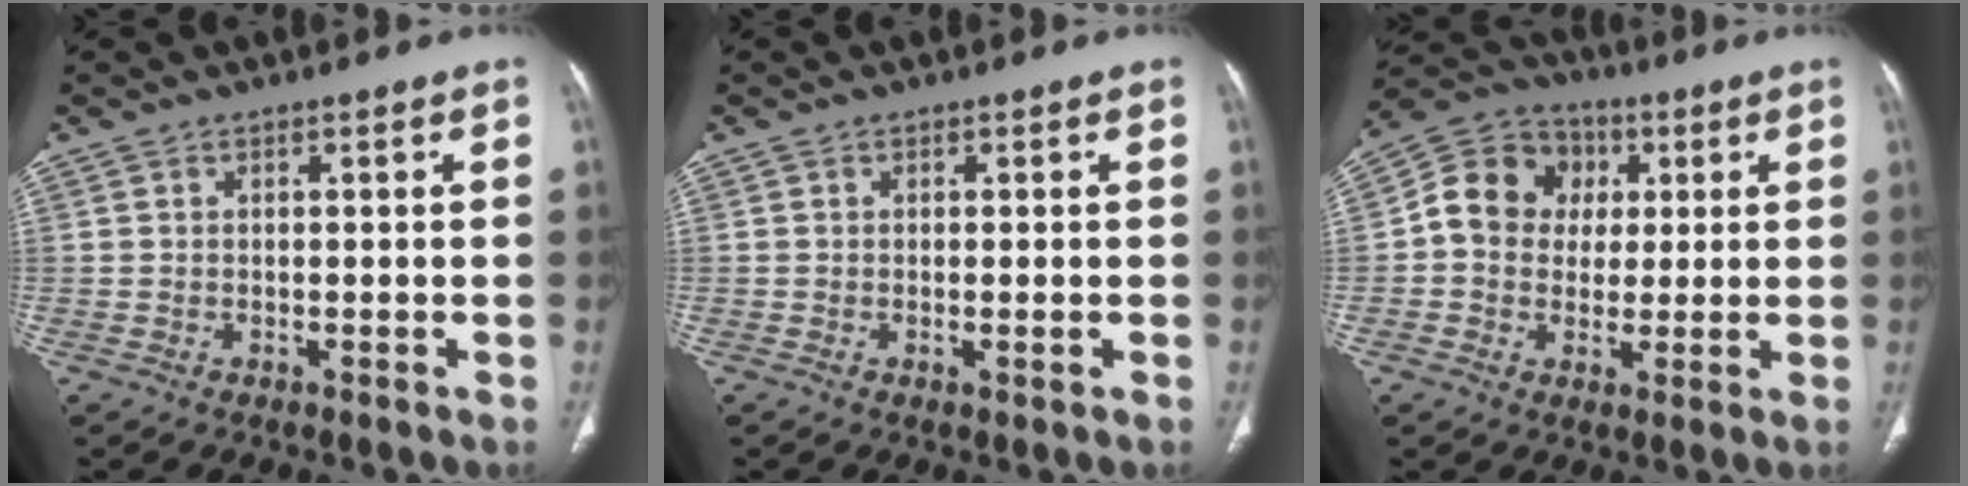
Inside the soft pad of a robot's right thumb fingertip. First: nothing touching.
{"total": 0.9, "force": [-0.2, 0.1, 0.9], "torque": [-0.015, -0.004, -0.002]}
{"total": 11.9, "force": [1.6, 10.5, 5.4], "torque": [-0.069, 0.017, 0.016]}